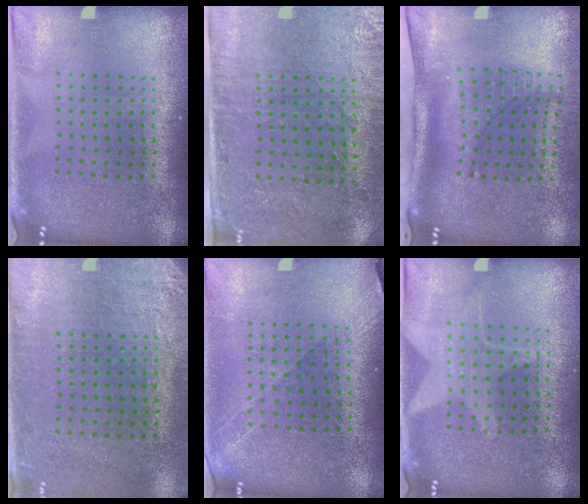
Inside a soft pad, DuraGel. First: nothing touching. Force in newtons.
{"total": 2.9, "press": 2.5, "slide": 1.5}
{"total": 2.1, "press": 1.5, "slide": 1.5}
{"total": 2.7, "press": 2.3, "slide": 1.4}
{"total": 1.3, "press": 1.2, "slide": 0.5}
{"total": 1.0, "press": 0.9, "slide": 0.4}